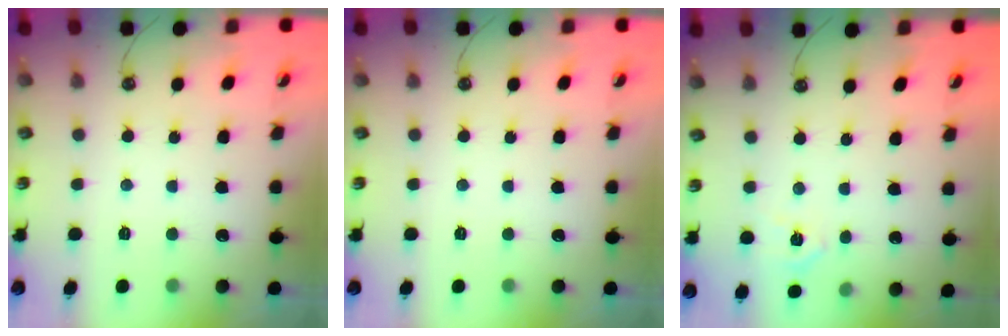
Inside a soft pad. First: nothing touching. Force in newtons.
{"total": 0.0}
{"total": 4.5, "press": 4.5, "slide": 0.5}